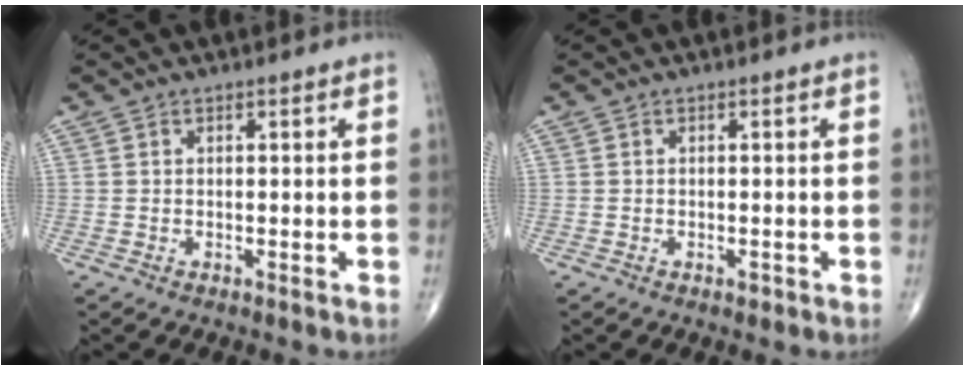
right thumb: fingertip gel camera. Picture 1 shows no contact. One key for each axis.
{"total": 0.7, "fx": -0.4, "fy": 0.4, "fz": 0.5, "tx": -0.005, "ty": 0.000, "tz": -0.007}